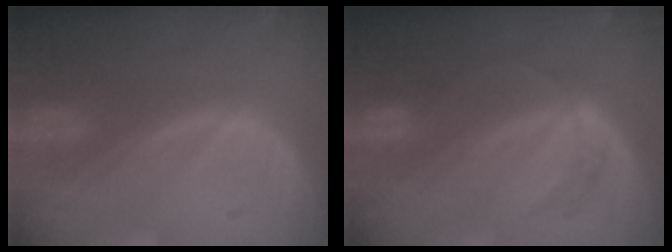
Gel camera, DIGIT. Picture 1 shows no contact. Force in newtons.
{"total": 3.5, "press": 3.5, "slide": 0.4}